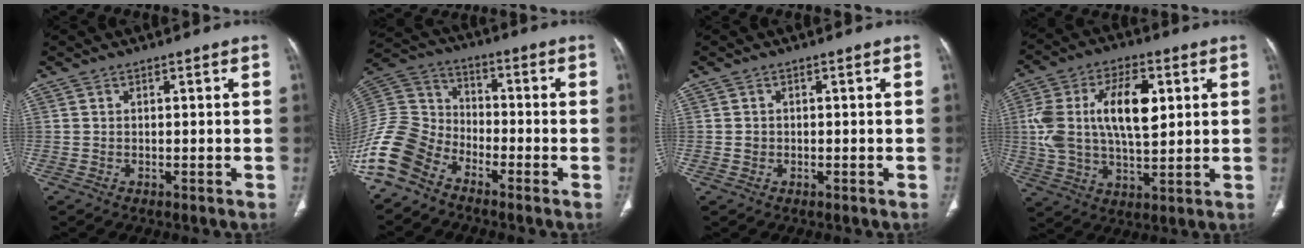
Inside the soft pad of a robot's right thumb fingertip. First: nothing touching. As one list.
[{"total": 13.7, "force": [-9.2, 8.3, 5.9], "torque": [-0.125, 0.055, -0.191]}, {"total": 1.0, "force": [-0.2, 0.9, 0.3], "torque": [0.000, 0.004, -0.002]}, {"total": 17.0, "force": [3.4, 8.7, 14.1], "torque": [-0.256, 0.007, 0.063]}]